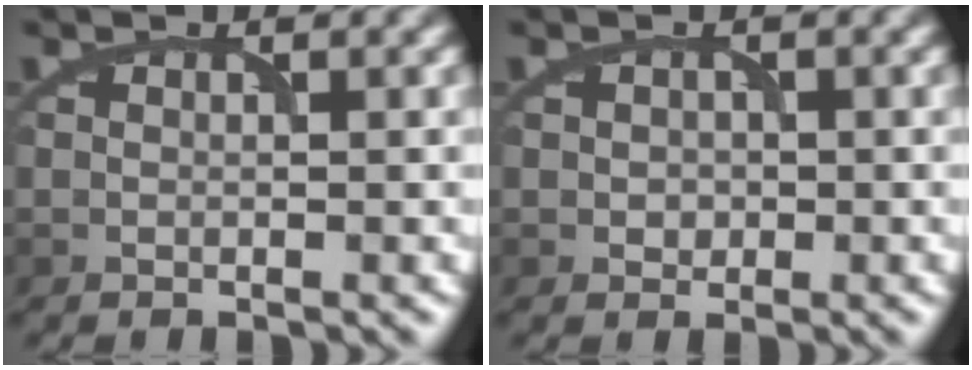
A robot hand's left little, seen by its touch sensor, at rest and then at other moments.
{"total": 1.0, "force": [0.0, 0.9, 0.4], "torque": [-0.006, -0.003, -0.001]}